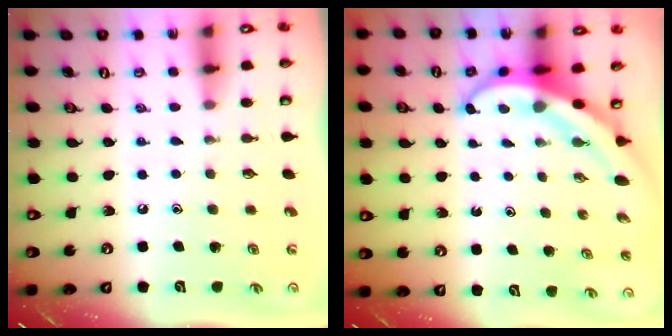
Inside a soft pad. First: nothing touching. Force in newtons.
{"total": 5.3, "press": 5.2, "slide": 0.7}